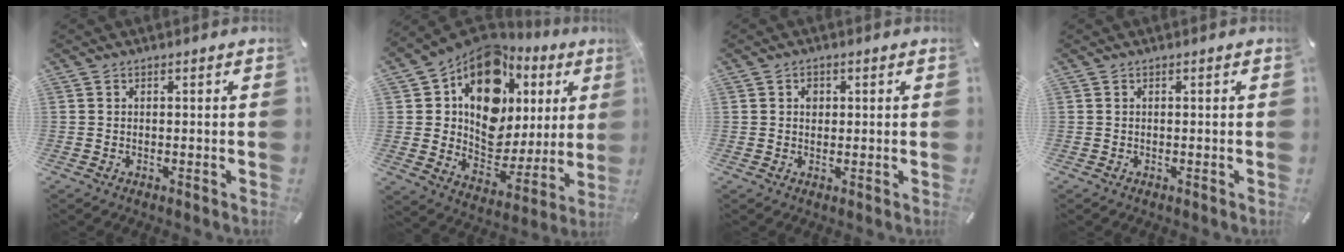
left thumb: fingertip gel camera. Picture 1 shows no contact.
{"total": 16.3, "force": [8.1, 11.7, 7.9], "torque": [-0.126, -0.066, 0.146]}
{"total": 1.9, "force": [0.4, 1.6, 1.0], "torque": [-0.005, 0.001, 0.002]}
{"total": 0.0}